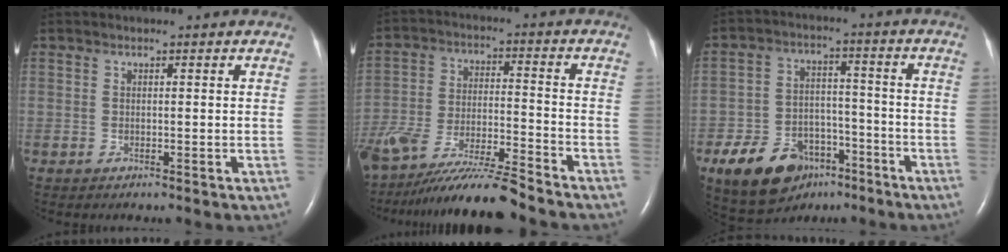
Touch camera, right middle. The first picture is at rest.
{"total": 15.7, "force": [-13.6, 0.4, 7.7], "torque": [-0.154, -0.023, -0.242]}
{"total": 12.6, "force": [-7.7, 7.7, 6.4], "torque": [-0.121, 0.008, -0.122]}